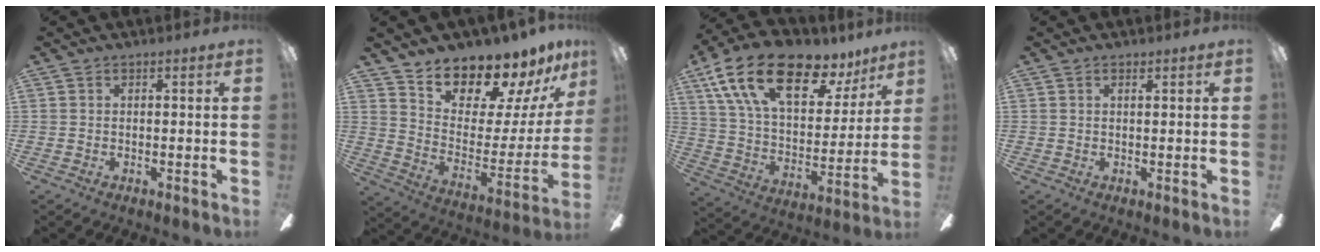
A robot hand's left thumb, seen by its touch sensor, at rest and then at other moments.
{"total": 13.7, "force": [12.9, 3.6, 3.0], "torque": [-0.055, -0.128, 0.221]}
{"total": 22.9, "force": [13.9, 10.7, 14.7], "torque": [-0.247, -0.073, 0.240]}
{"total": 0.8, "force": [0.6, 0.3, 0.4], "torque": [-0.002, -0.003, 0.009]}